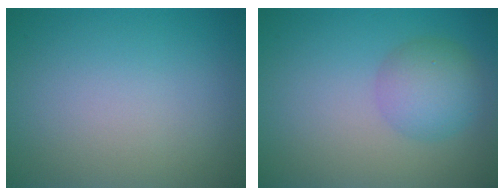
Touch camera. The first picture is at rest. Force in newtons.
{"total": 3.7, "press": 3.7, "slide": 0.1}